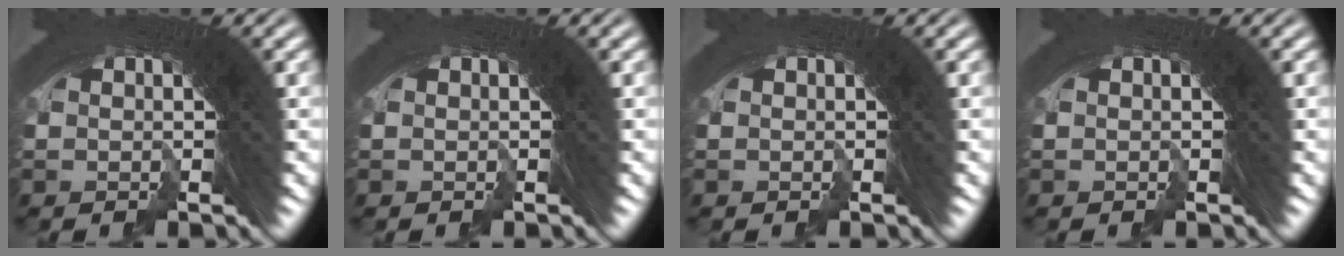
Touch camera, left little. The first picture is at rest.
{"total": 0.0}
{"total": 0.0}
{"total": 0.0}